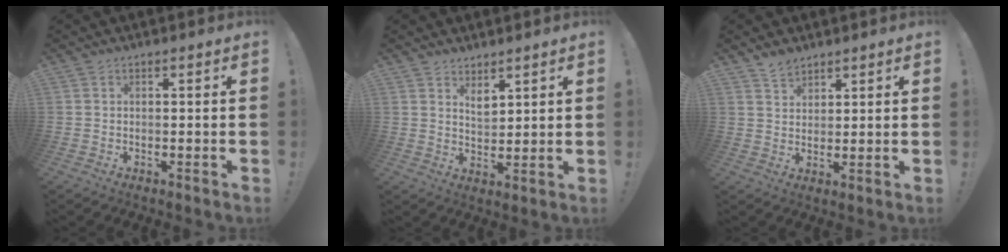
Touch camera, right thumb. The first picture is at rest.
{"total": 4.7, "force": [3.5, 2.6, 1.8], "torque": [-0.027, -0.027, 0.064]}
{"total": 4.2, "force": [3.7, 1.9, 0.7], "torque": [-0.008, -0.024, 0.070]}